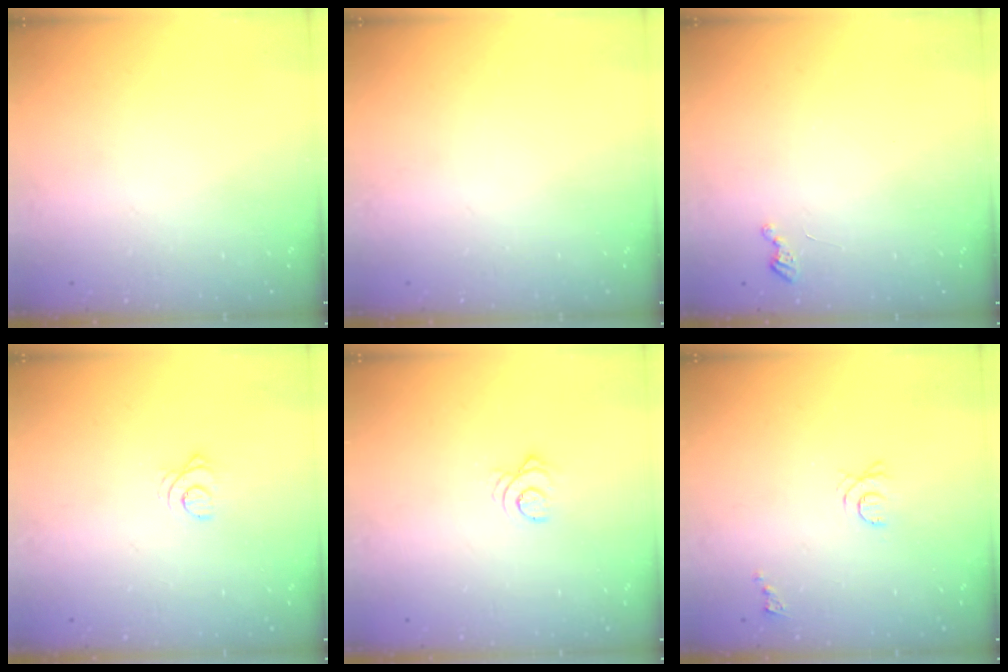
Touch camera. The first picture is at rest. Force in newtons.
{"total": 0.0}
{"total": 2.7, "press": 2.7, "slide": 0.4}
{"total": 2.4, "press": 2.4, "slide": 0.2}
{"total": 3.2, "press": 3.2, "slide": 0.3}
{"total": 7.0, "press": 6.9, "slide": 1.1}